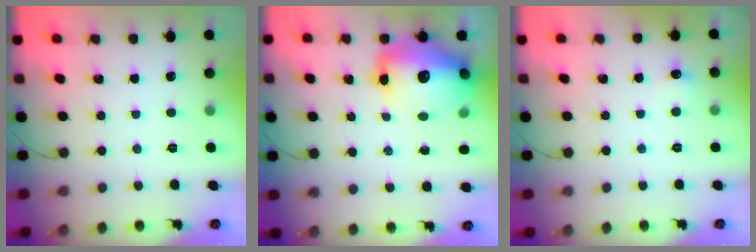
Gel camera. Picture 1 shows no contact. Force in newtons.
{"total": 18.8, "press": 18.1, "slide": 4.8}
{"total": 4.5, "press": 4.3, "slide": 1.3}